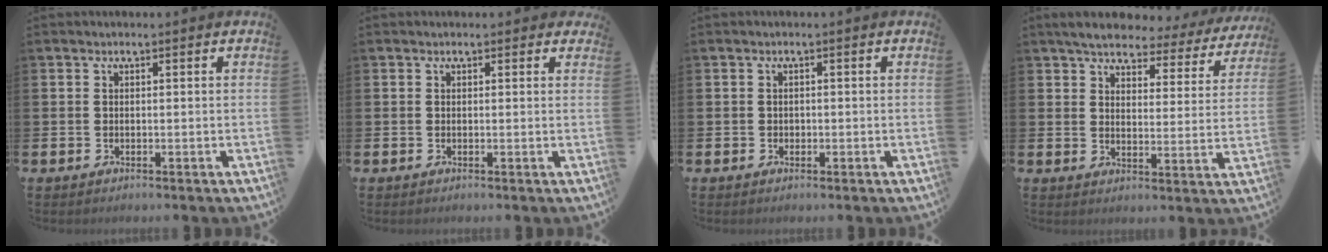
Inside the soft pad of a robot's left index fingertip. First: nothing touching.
{"total": 0.5, "force": [0.3, 0.4, 0.1], "torque": [0.007, 0.001, 0.004]}
{"total": 0.7, "force": [-0.1, 0.7, 0.1], "torque": [-0.002, 0.005, -0.004]}
{"total": 4.5, "force": [4.1, 1.2, 1.4], "torque": [-0.043, -0.029, 0.063]}